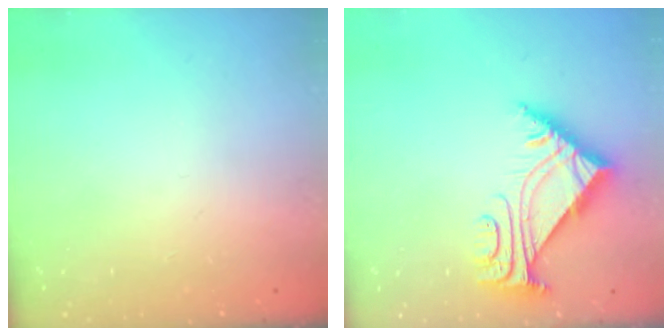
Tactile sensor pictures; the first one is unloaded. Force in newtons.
{"total": 6.6, "press": 6.6, "slide": 0.9}